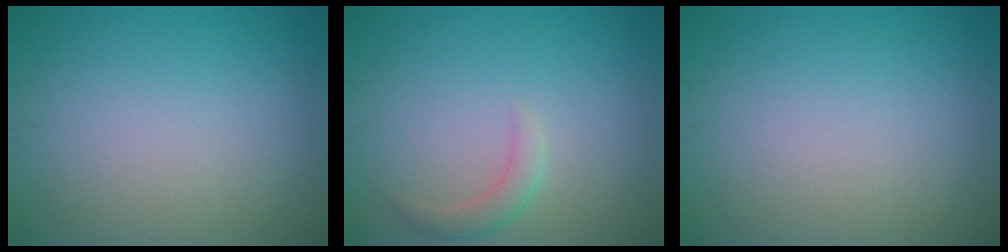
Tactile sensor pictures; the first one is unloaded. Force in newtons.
{"total": 1.6, "press": 1.6, "slide": 0.1}
{"total": 0.0}